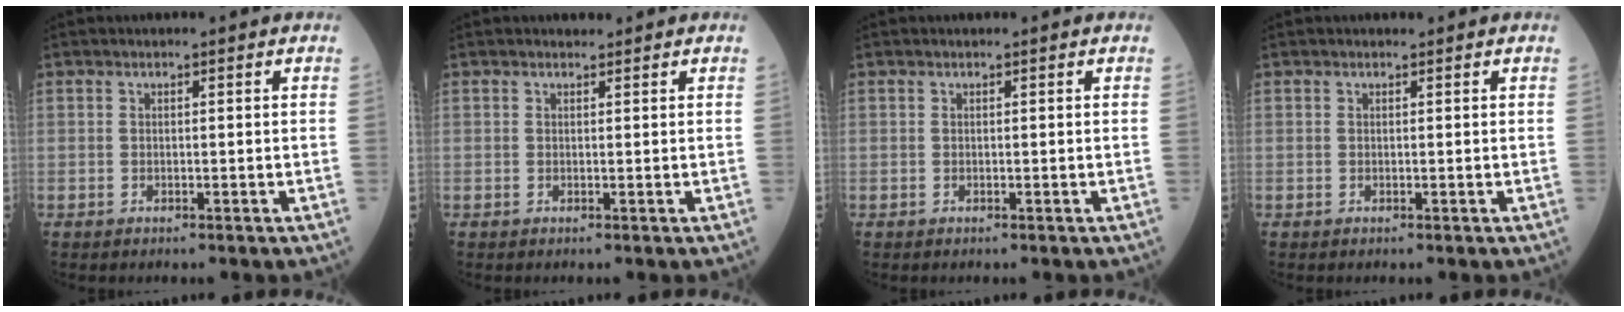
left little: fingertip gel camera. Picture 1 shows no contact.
{"total": 0.6, "force": [0.5, 0.3, 0.0], "torque": [-0.008, -0.001, 0.008]}
{"total": 0.0}
{"total": 0.0}